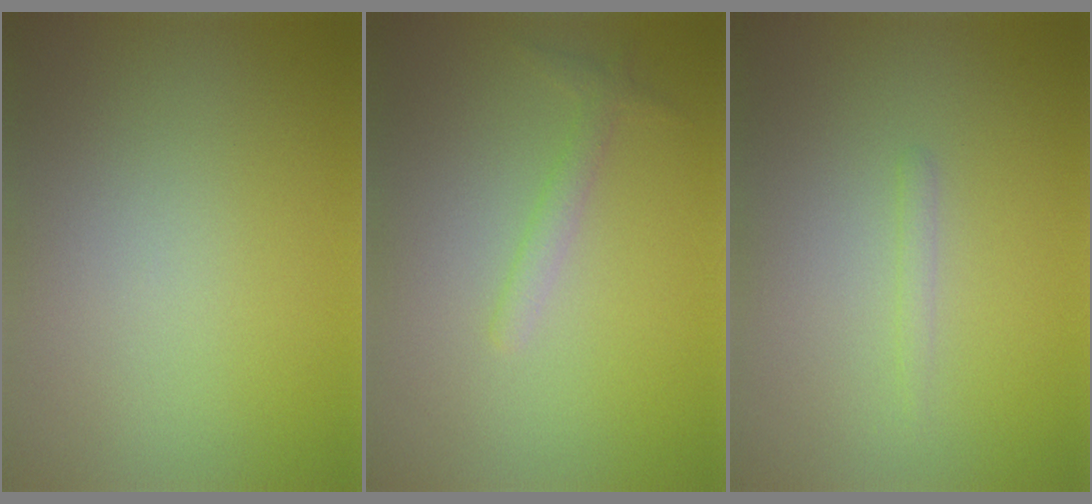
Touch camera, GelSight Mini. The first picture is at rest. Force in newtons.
{"total": 1.4, "press": 1.4, "slide": 0.1}
{"total": 0.7, "press": 0.7, "slide": 0.1}